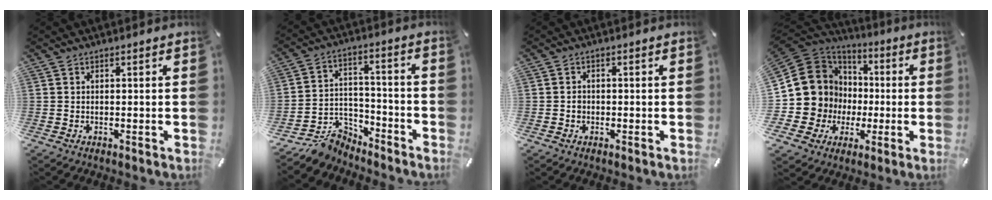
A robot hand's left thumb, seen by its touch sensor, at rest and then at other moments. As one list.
[{"total": 9.8, "force": [-8.1, 5.0, 2.5], "torque": [-0.042, 0.038, -0.152]}, {"total": 1.4, "force": [-0.4, 1.2, 0.6], "torque": [-0.012, 0.005, -0.009]}, {"total": 14.9, "force": [-0.3, 14.6, 2.9], "torque": [-0.072, -0.012, 0.026]}]